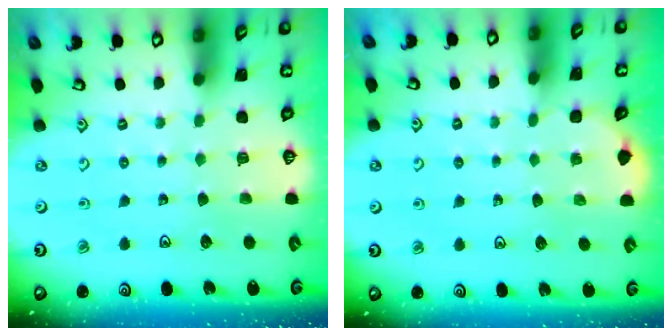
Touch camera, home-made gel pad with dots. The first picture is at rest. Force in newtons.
{"total": 2.1, "press": 2.1, "slide": 0.2}